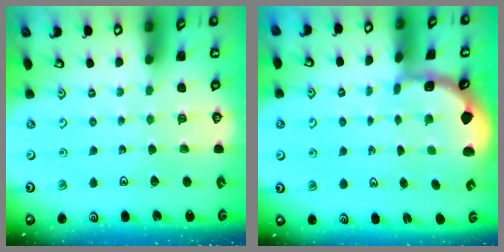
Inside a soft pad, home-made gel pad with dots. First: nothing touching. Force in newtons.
{"total": 1.3, "press": 1.2, "slide": 0.4}